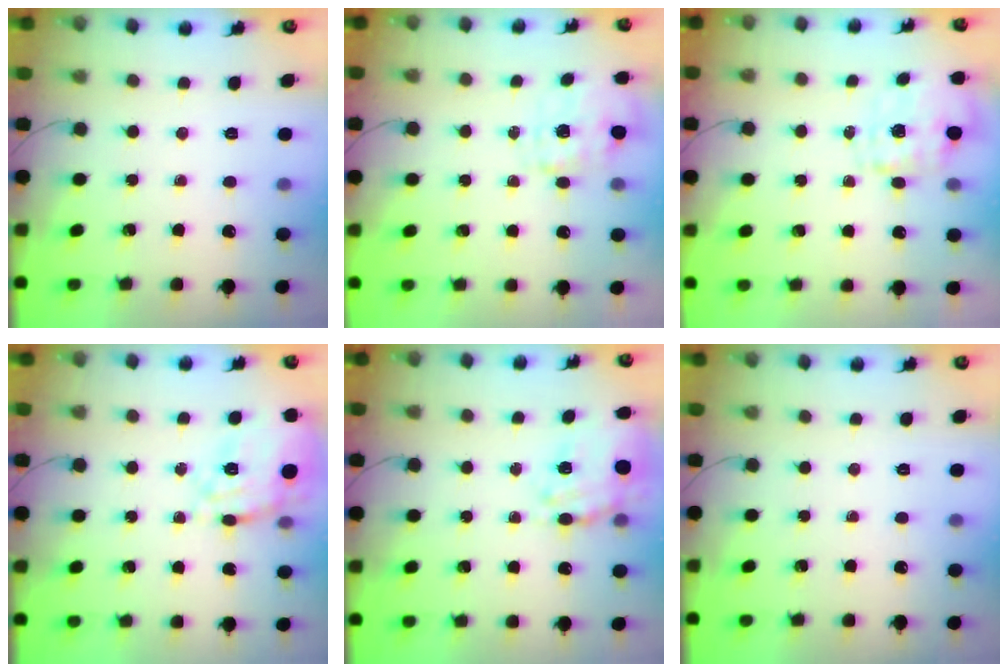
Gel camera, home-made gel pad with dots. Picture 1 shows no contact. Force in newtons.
{"total": 2.3, "press": 2.2, "slide": 0.6}
{"total": 1.5, "press": 1.4, "slide": 0.5}
{"total": 14.1, "press": 14.1, "slide": 0.9}
{"total": 9.6, "press": 8.9, "slide": 3.8}
{"total": 0.0}